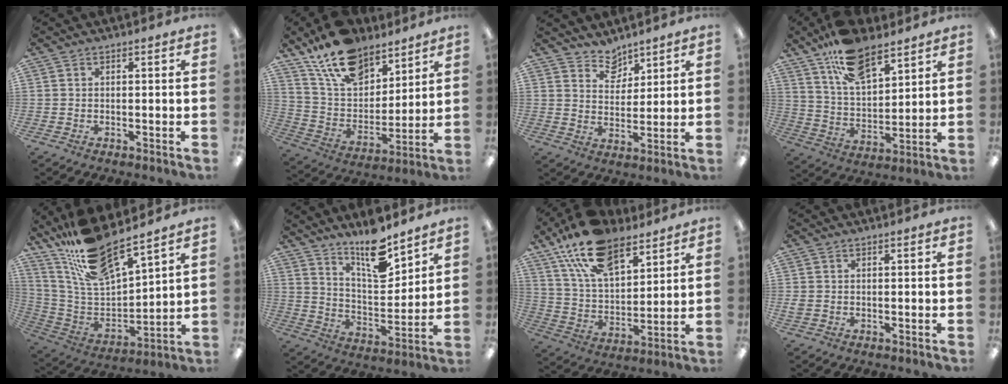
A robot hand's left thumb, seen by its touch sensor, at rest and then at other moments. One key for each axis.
{"total": 17.4, "fx": 12.9, "fy": 9.0, "fz": 7.5, "tx": -0.144, "ty": -0.069, "tz": 0.237}
{"total": 6.4, "fx": 5.6, "fy": 3.1, "fz": 0.5, "tx": -0.008, "ty": -0.040, "tz": 0.103}
{"total": 14.8, "fx": 10.8, "fy": 6.6, "fz": 7.7, "tx": -0.139, "ty": -0.051, "tz": 0.196}
{"total": 17.5, "fx": 15.1, "fy": 3.5, "fz": 8.2, "tx": -0.174, "ty": -0.105, "tz": 0.264}
{"total": 13.5, "fx": 10.6, "fy": 4.4, "fz": 7.1, "tx": -0.111, "ty": -0.071, "tz": 0.185}
{"total": 18.6, "fx": 12.4, "fy": 9.3, "fz": 10.3, "tx": -0.197, "ty": -0.050, "tz": 0.226}
{"total": 1.2, "fx": 0.0, "fy": 1.0, "fz": 0.6, "tx": -0.011, "ty": 0.005, "tz": -0.001}